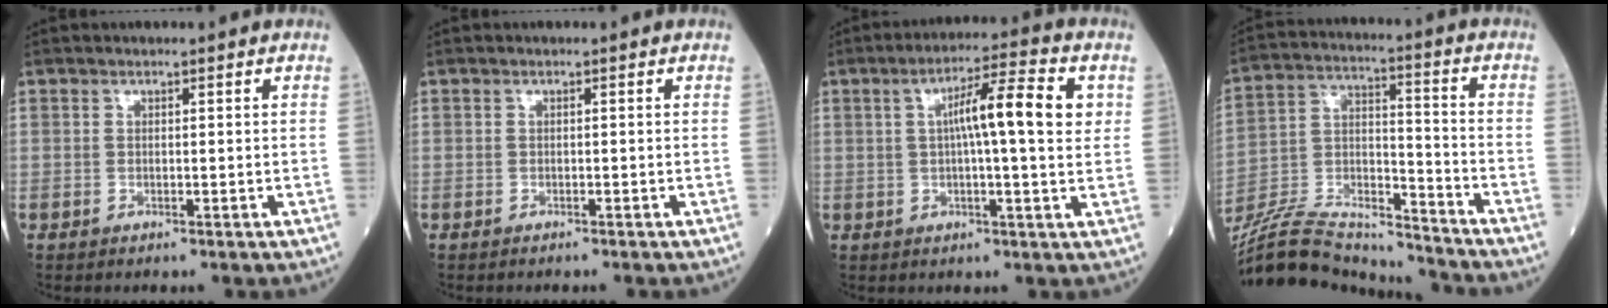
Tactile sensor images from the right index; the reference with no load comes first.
{"total": 0.9, "force": [-0.8, 0.1, 0.4], "torque": [-0.006, -0.001, -0.012]}
{"total": 10.1, "force": [2.1, 0.7, 9.8], "torque": [-0.155, 0.019, 0.028]}
{"total": 19.2, "force": [-18.2, 2.4, 5.5], "torque": [-0.122, 0.016, -0.315]}